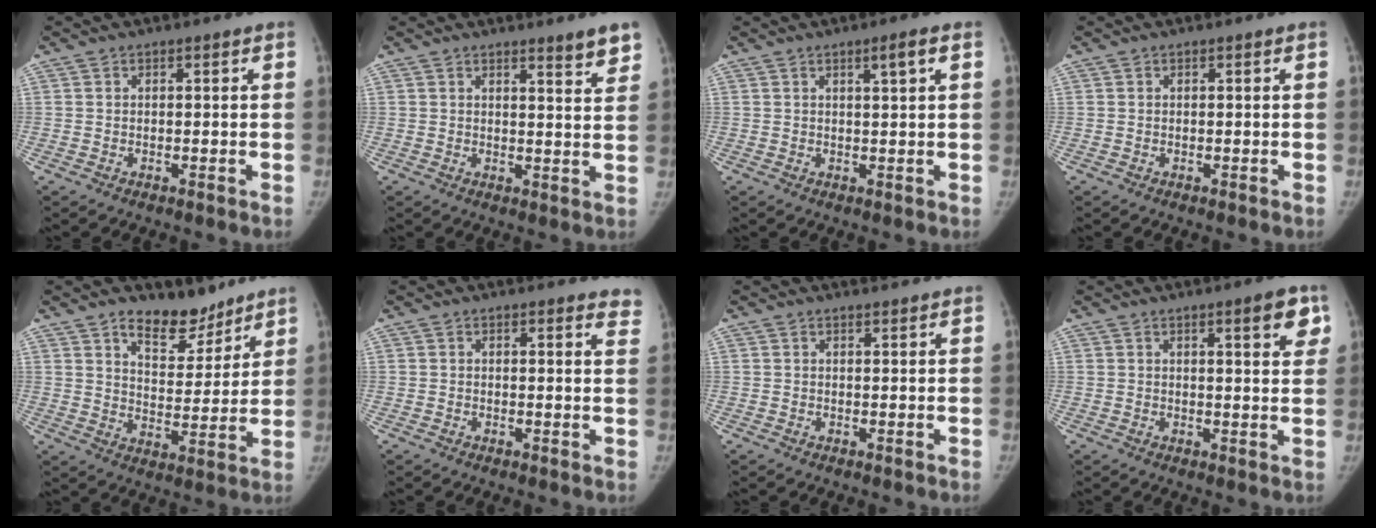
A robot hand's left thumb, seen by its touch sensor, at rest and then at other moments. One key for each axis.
{"total": 4.7, "fx": 3.6, "fy": 0.5, "fz": 3.0, "tx": -0.022, "ty": -0.025, "tz": 0.045}
{"total": 2.6, "fx": 1.2, "fy": 0.0, "fz": 2.3, "tx": -0.033, "ty": -0.005, "tz": 0.020}
{"total": 0.0}
{"total": 9.9, "fx": 7.8, "fy": 4.9, "fz": 3.7, "tx": -0.022, "ty": -0.058, "tz": 0.133}
{"total": 5.2, "fx": 4.9, "fy": 1.3, "fz": 1.3, "tx": 0.016, "ty": -0.022, "tz": 0.029}
{"total": 1.4, "fx": 1.3, "fy": 0.0, "fz": 0.3, "tx": 0.002, "ty": -0.006, "tz": 0.023}
{"total": 5.9, "fx": 3.2, "fy": 1.4, "fz": 4.8, "tx": -0.043, "ty": -0.012, "tz": 0.039}